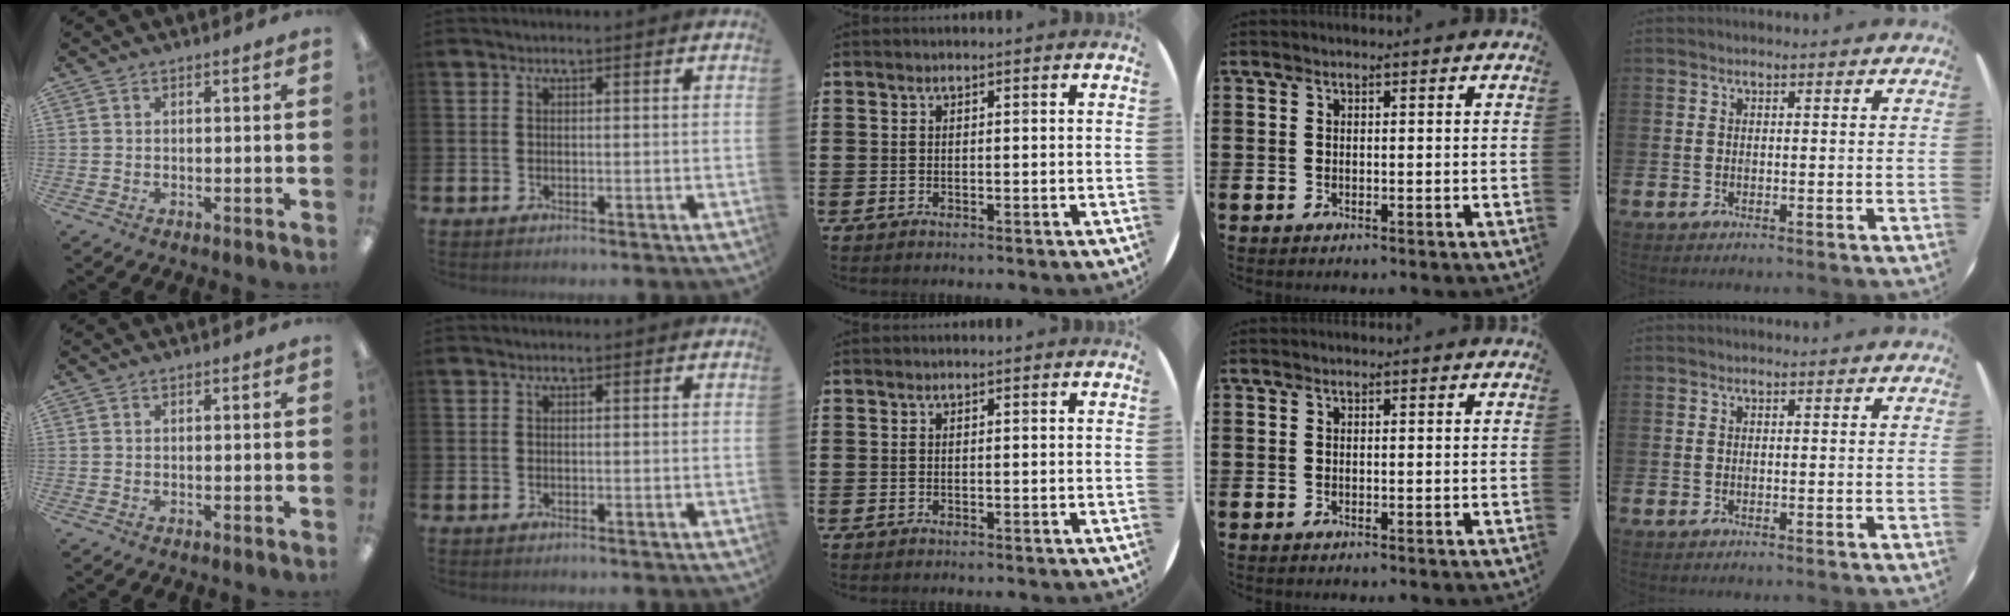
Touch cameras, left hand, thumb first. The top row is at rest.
{}